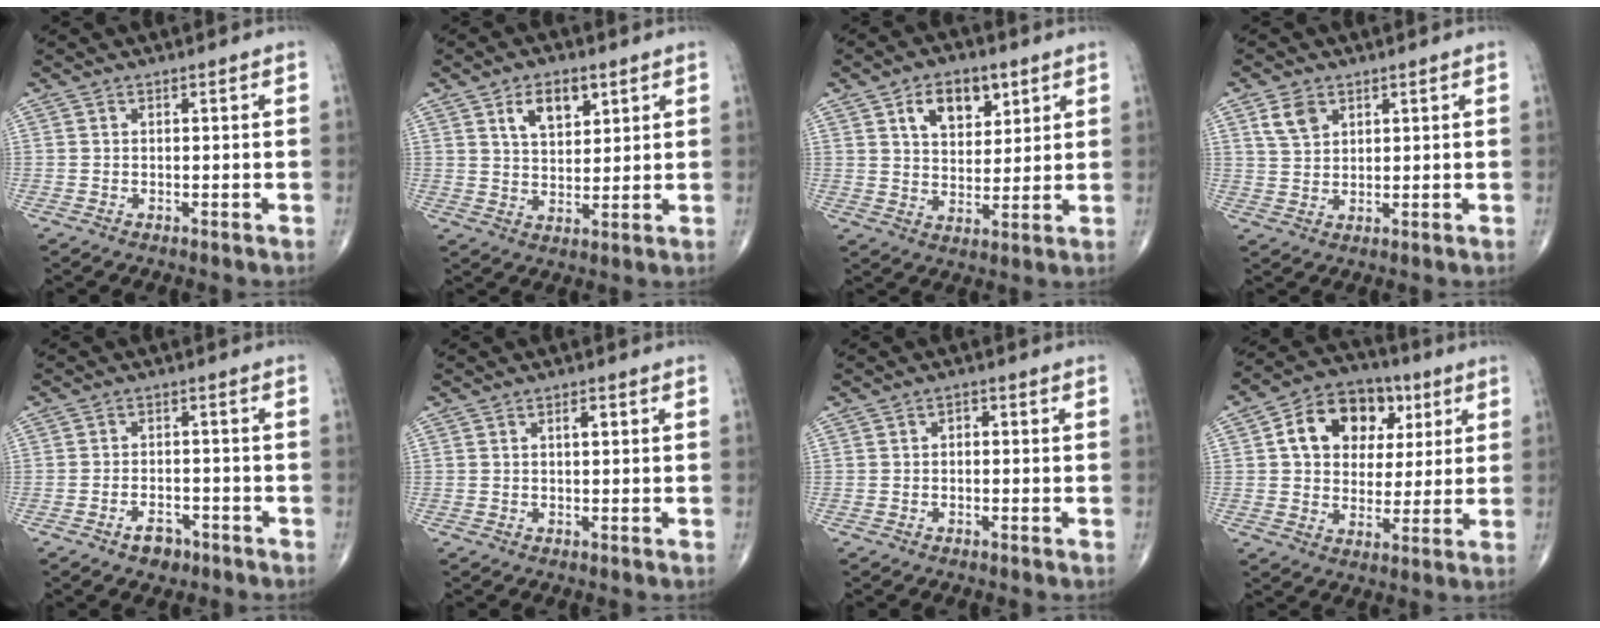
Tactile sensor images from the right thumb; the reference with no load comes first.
{"total": 7.8, "force": [3.8, 4.3, 5.2], "torque": [-0.066, -0.019, 0.066]}
{"total": 10.1, "force": [4.7, 6.1, 6.5], "torque": [-0.071, -0.020, 0.077]}
{"total": 4.7, "force": [2.4, 3.1, 2.4], "torque": [-0.036, -0.009, 0.052]}
{"total": 3.8, "force": [-2.5, 2.2, 1.8], "torque": [-0.019, 0.017, -0.035]}
{"total": 1.7, "force": [0.5, 0.7, 1.4], "torque": [-0.020, 0.000, 0.006]}
{"total": 1.3, "force": [-0.1, 0.9, 0.9], "torque": [-0.003, 0.005, -0.007]}
{"total": 15.2, "force": [4.5, 11.4, 9.0], "torque": [-0.108, 0.005, 0.066]}